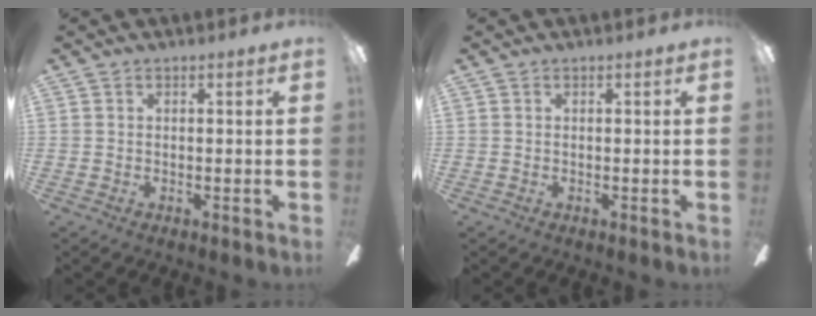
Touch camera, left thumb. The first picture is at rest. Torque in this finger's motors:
{"motor_torque": [0.00, 0.00, 0.00, -0.01, 0.00]}